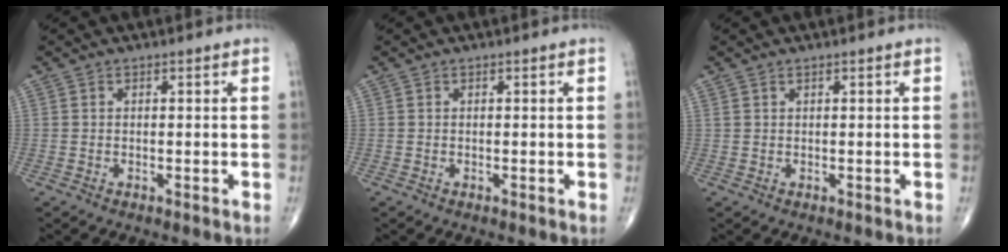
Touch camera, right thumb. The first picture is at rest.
{"total": 0.0}
{"total": 0.6, "force": [0.5, 0.1, 0.3], "torque": [-0.009, 0.004, 0.012]}